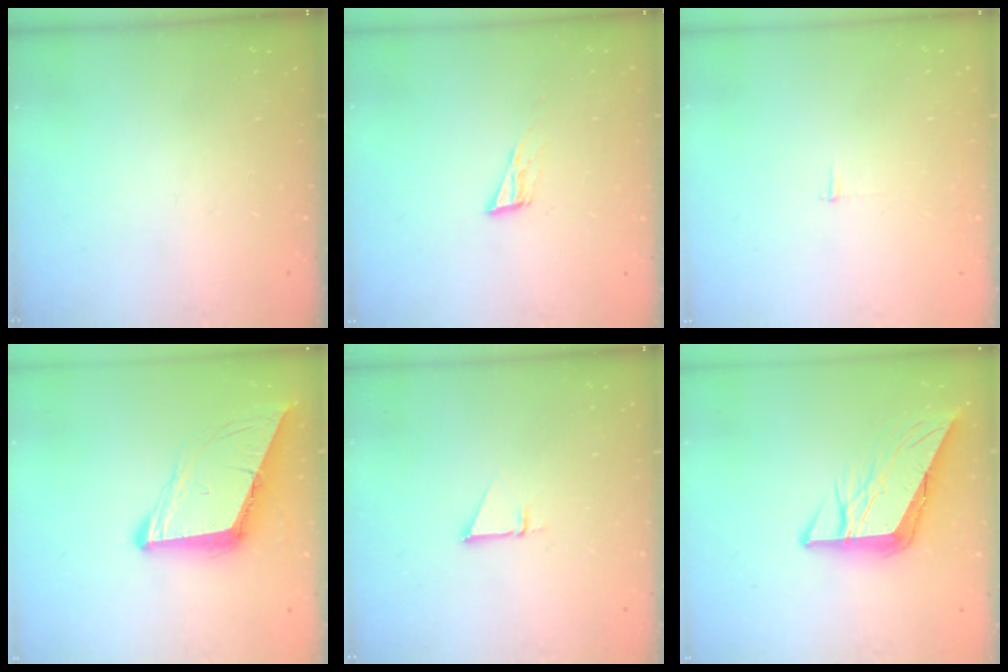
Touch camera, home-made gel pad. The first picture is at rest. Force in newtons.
{"total": 5.9, "press": 5.8, "slide": 0.7}
{"total": 2.3, "press": 2.3, "slide": 0.2}
{"total": 9.1, "press": 9.1, "slide": 0.4}
{"total": 1.4, "press": 1.4, "slide": 0.0}
{"total": 9.3, "press": 9.2, "slide": 1.2}